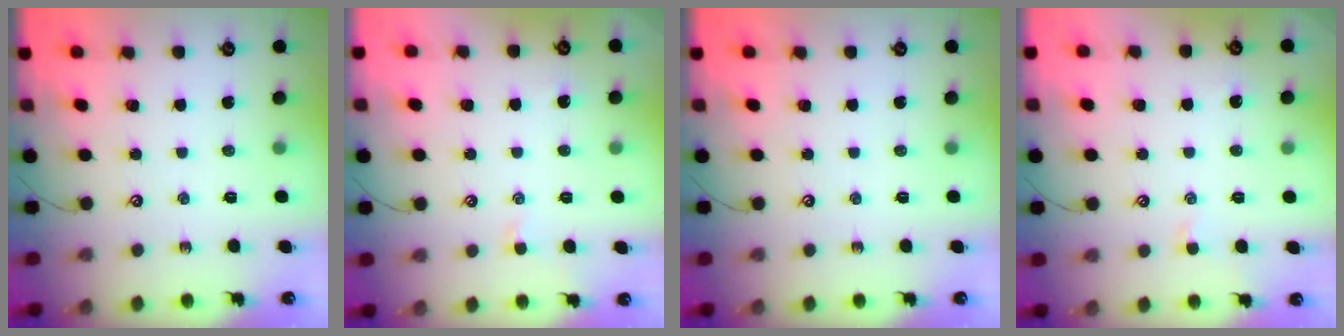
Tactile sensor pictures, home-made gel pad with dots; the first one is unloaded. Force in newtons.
{"total": 2.0, "press": 2.0, "slide": 0.4}
{"total": 0.0}
{"total": 2.0, "press": 2.0, "slide": 0.4}